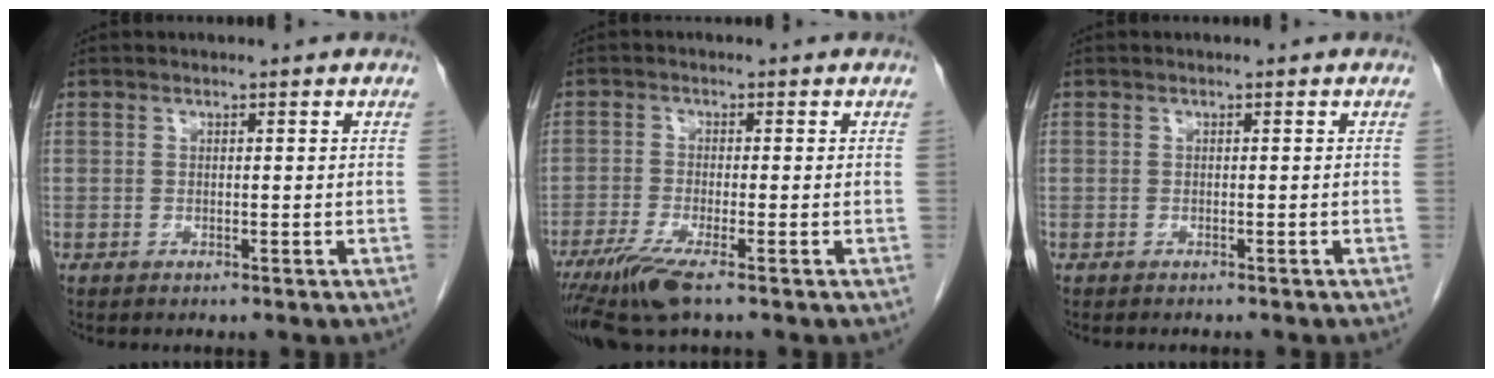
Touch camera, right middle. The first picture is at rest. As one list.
[{"total": 6.3, "force": [-4.2, 0.2, 4.7], "torque": [-0.089, -0.019, -0.079]}, {"total": 2.2, "force": [-2.0, 0.4, 0.9], "torque": [-0.013, -0.003, -0.022]}]